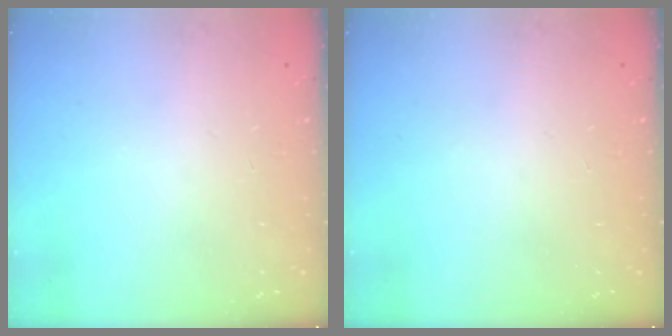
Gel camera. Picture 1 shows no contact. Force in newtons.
{"total": 0.0}